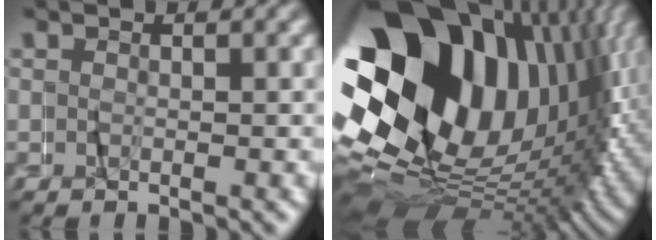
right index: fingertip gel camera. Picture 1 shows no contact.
{"total": 34.4, "force": [-0.2, 23.1, 25.4], "torque": [-0.392, -0.021, 0.003]}